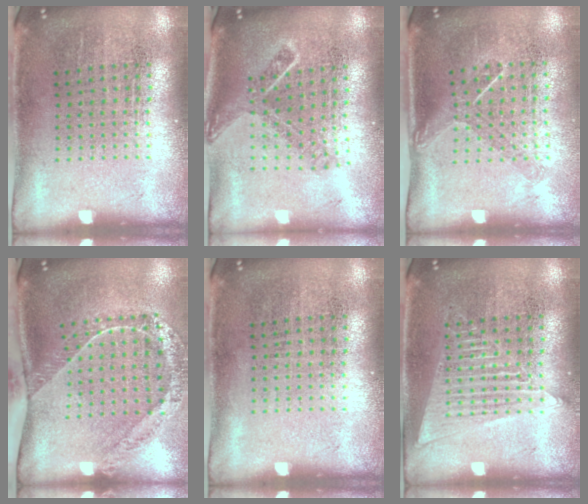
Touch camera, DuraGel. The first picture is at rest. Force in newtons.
{"total": 1.8, "press": 1.3, "slide": 1.3}
{"total": 1.2, "press": 0.9, "slide": 0.9}
{"total": 1.7, "press": 1.5, "slide": 0.8}
{"total": 0.0}
{"total": 2.2, "press": 2.2, "slide": 0.2}